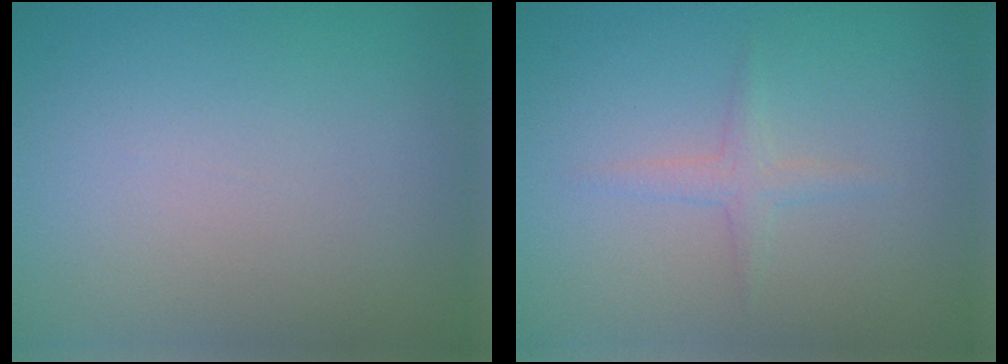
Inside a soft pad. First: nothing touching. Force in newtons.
{"total": 1.3, "press": 1.3, "slide": 0.1}